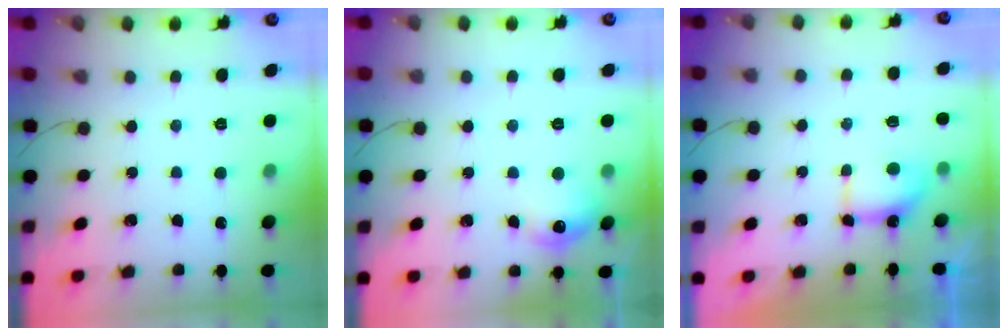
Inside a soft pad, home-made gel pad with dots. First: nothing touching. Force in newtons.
{"total": 9.5, "press": 9.4, "slide": 0.9}
{"total": 5.3, "press": 5.2, "slide": 0.6}